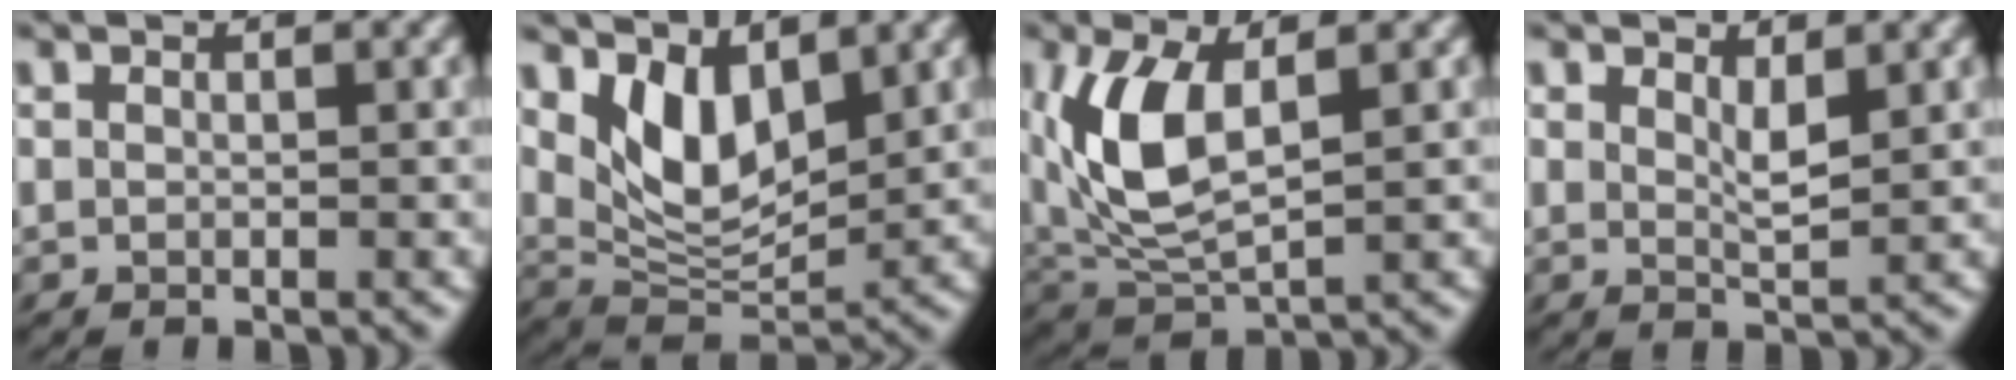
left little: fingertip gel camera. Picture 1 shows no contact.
{"total": 5.7, "force": [2.5, 2.4, 4.6], "torque": [-0.084, -0.018, 0.041]}
{"total": 6.6, "force": [0.9, 2.4, 6.1], "torque": [-0.140, 0.001, 0.013]}
{"total": 1.7, "force": [0.9, 0.2, 1.5], "torque": [-0.033, -0.004, 0.017]}